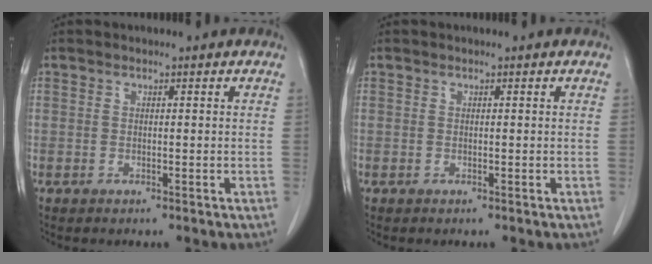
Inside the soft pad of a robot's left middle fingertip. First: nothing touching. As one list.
[{"total": 0.0}]